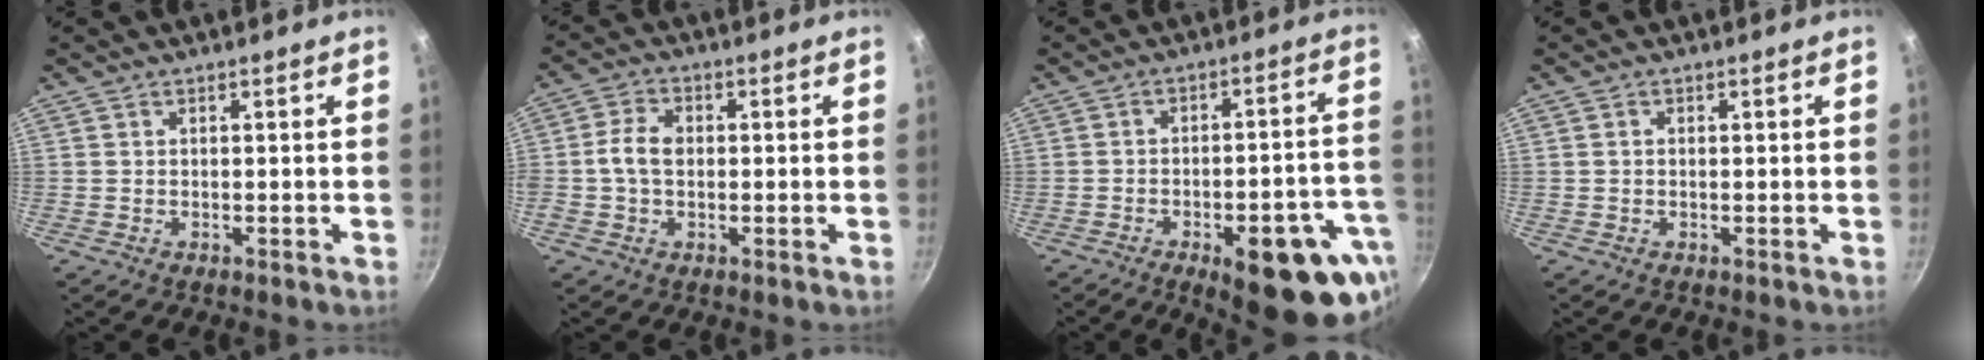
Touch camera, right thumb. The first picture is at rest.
{"total": 5.7, "force": [-0.1, 3.8, 4.2], "torque": [-0.081, 0.015, -0.011]}
{"total": 20.3, "force": [-8.9, 8.1, 16.3], "torque": [-0.152, 0.029, -0.107]}
{"total": 0.6, "force": [0.0, 0.5, 0.4], "torque": [-0.006, 0.005, 0.000]}